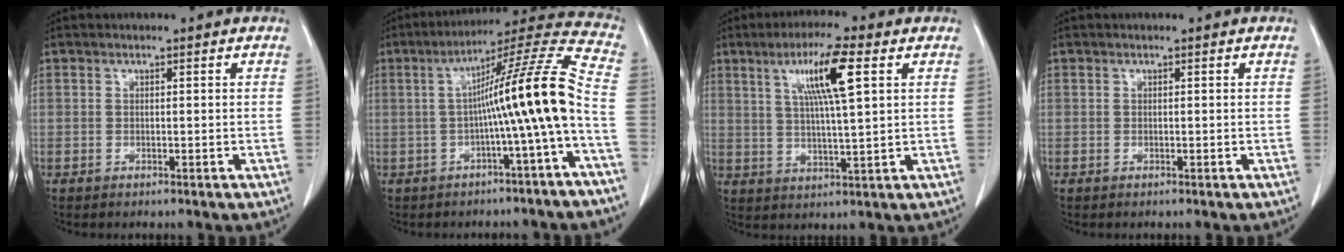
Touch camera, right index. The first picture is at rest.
{"total": 13.7, "force": [-2.3, -1.7, 13.4], "torque": [-0.192, 0.028, -0.043]}
{"total": 9.7, "force": [3.8, 0.3, 8.9], "torque": [-0.163, 0.008, 0.066]}
{"total": 0.0}